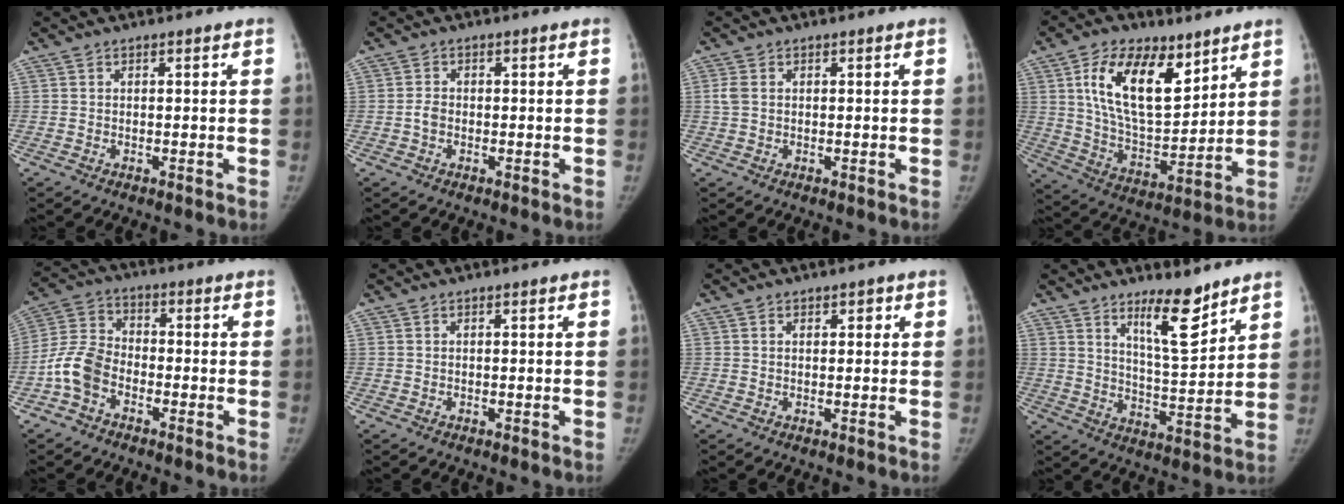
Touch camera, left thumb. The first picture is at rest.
{"total": 1.9, "force": [-0.5, 1.4, 1.1], "torque": [-0.018, 0.007, -0.011]}
{"total": 2.0, "force": [0.3, 1.5, 1.4], "torque": [-0.039, 0.003, 0.005]}
{"total": 17.7, "force": [8.4, 9.1, 12.7], "torque": [-0.183, -0.046, 0.159]}
{"total": 8.4, "force": [-3.7, 5.7, 4.9], "torque": [-0.099, 0.028, -0.082]}
{"total": 0.0}
{"total": 1.6, "force": [0.7, 1.1, 1.0], "torque": [-0.003, -0.001, 0.009]}
{"total": 9.9, "force": [7.1, 2.3, 6.5], "torque": [-0.089, -0.067, 0.124]}